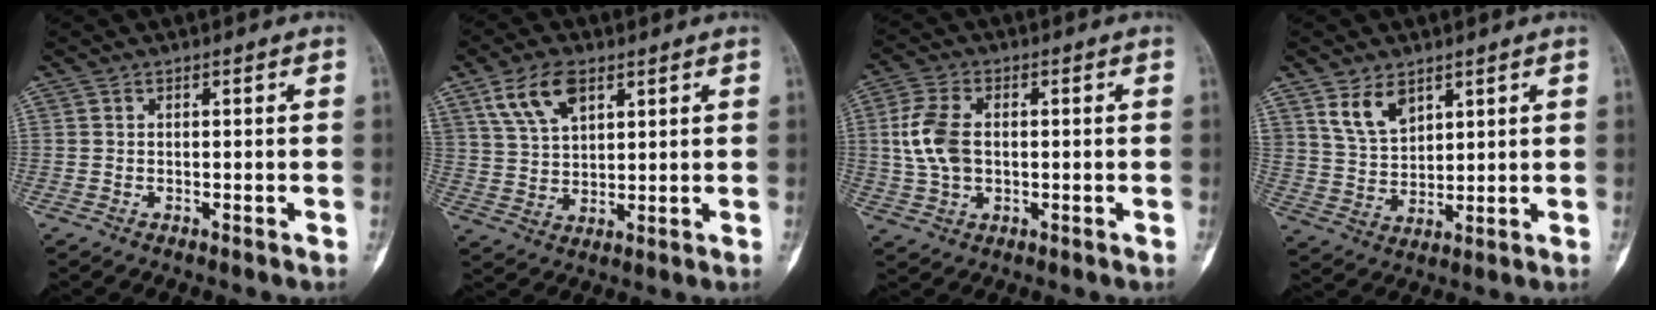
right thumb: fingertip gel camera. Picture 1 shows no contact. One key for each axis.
{"total": 8.9, "fx": 4.9, "fy": 4.6, "fz": 5.8, "tx": -0.101, "ty": -0.015, "tz": 0.100}
{"total": 8.6, "fx": 0.4, "fy": 5.4, "fz": 6.6, "tx": -0.140, "ty": 0.006, "tz": 0.008}
{"total": 7.0, "fx": 4.3, "fy": 4.2, "fz": 3.6, "tx": -0.051, "ty": -0.028, "tz": 0.092}